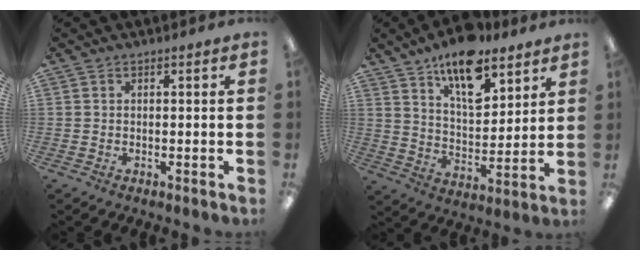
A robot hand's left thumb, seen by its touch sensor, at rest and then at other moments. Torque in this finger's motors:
{"motor_torque": [0.07, 0.45, 1.30, -1.47, 0.20]}